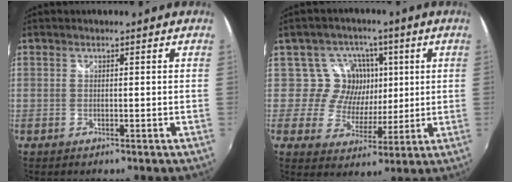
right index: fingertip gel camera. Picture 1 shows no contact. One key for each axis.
{"total": 8.9, "fx": 2.1, "fy": 8.5, "fz": 1.3, "tx": -0.022, "ty": -0.003, "tz": 0.024}